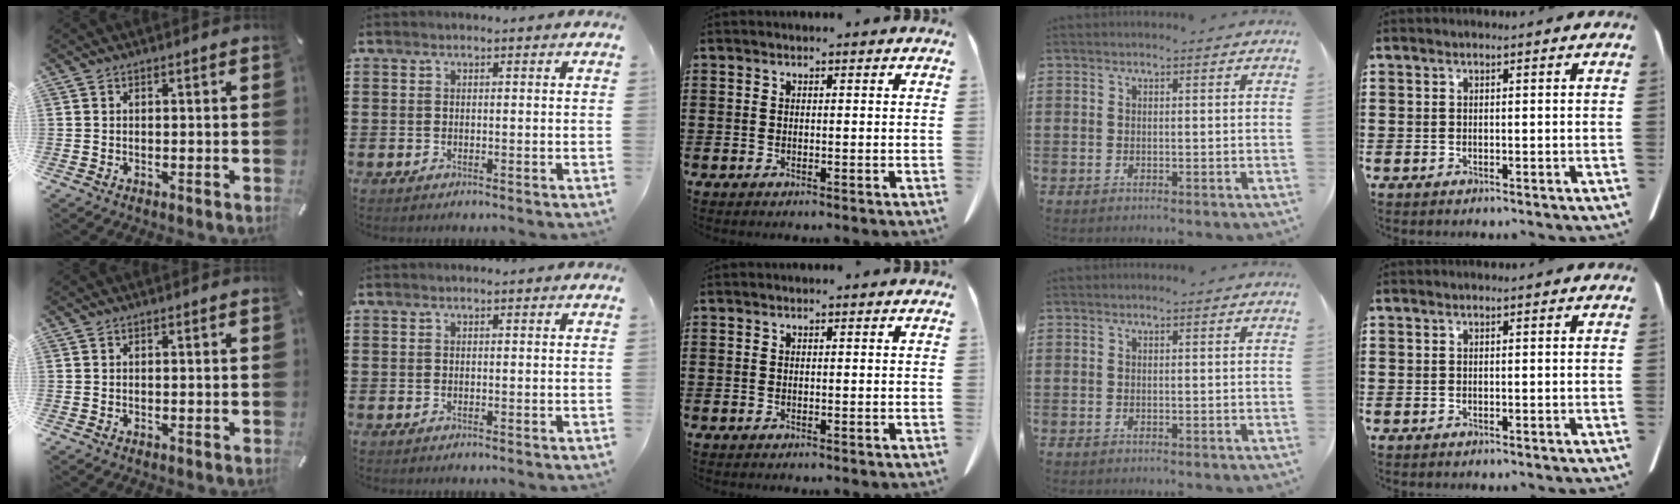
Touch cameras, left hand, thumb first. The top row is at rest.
{}